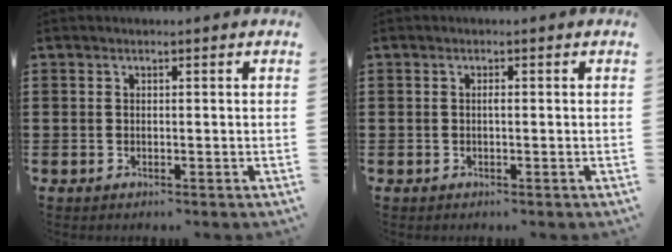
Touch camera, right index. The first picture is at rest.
{"total": 0.6, "force": [-0.1, 0.1, 0.6], "torque": [-0.012, -0.004, -0.001]}